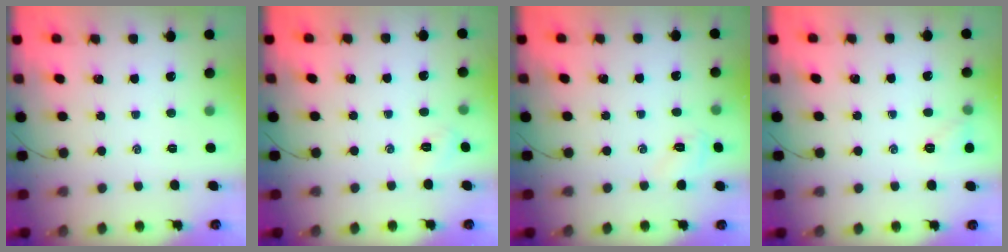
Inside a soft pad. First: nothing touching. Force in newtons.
{"total": 2.6, "press": 2.4, "slide": 0.8}
{"total": 3.6, "press": 3.5, "slide": 1.0}
{"total": 5.9, "press": 5.7, "slide": 1.7}